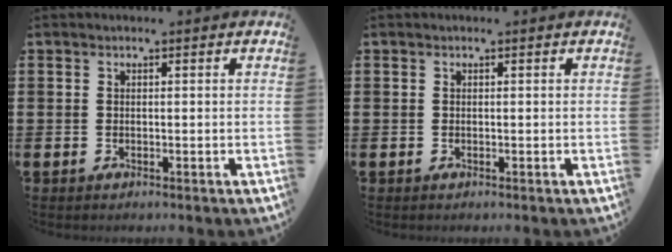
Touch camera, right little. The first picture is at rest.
{"total": 0.0}